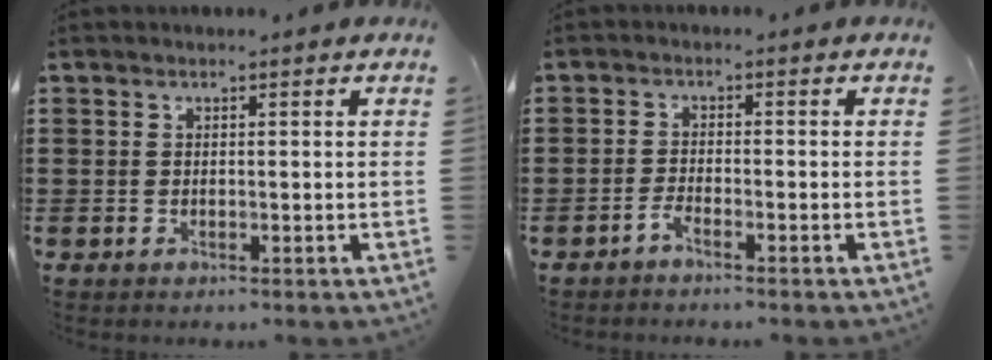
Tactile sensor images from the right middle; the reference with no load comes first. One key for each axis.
{"total": 1.6, "fx": -1.3, "fy": 0.1, "fz": 1.0, "tx": -0.021, "ty": -0.001, "tz": -0.024}